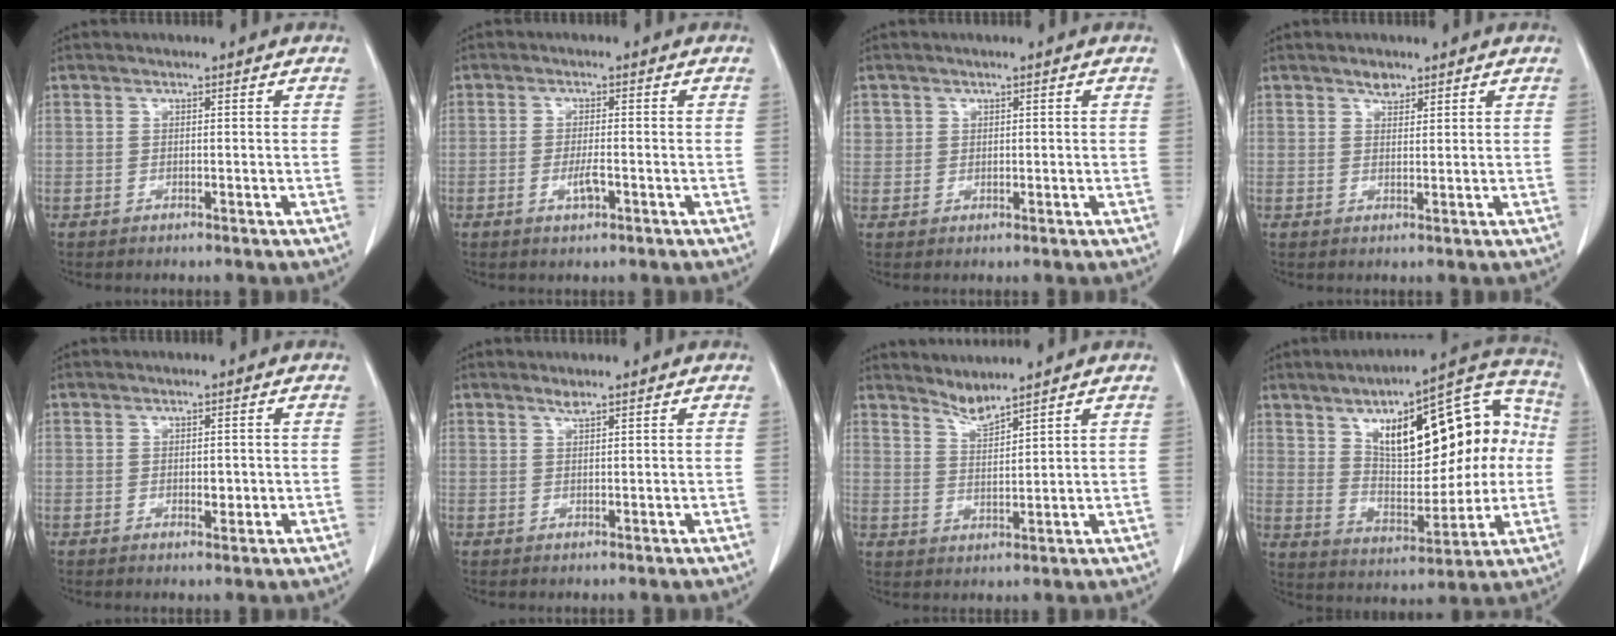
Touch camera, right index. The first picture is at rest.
{"total": 2.7, "force": [-1.0, 0.7, 2.4], "torque": [-0.045, 0.001, -0.013]}
{"total": 2.5, "force": [1.3, 2.1, 0.3], "torque": [0.007, 0.010, 0.027]}
{"total": 1.8, "force": [1.4, 1.0, 0.6], "torque": [-0.011, 0.000, 0.023]}
{"total": 1.9, "force": [-0.1, 1.0, 1.6], "torque": [-0.021, 0.000, 0.005]}
{"total": 0.9, "force": [0.8, -0.1, 0.4], "torque": [-0.011, -0.002, 0.019]}
{"total": 3.3, "force": [3.1, -0.7, 0.5], "torque": [-0.013, -0.010, 0.066]}
{"total": 21.3, "force": [4.9, 9.0, 18.6], "torque": [-0.261, 0.044, 0.078]}